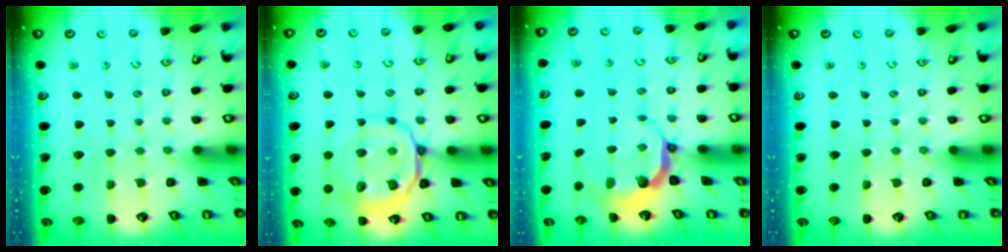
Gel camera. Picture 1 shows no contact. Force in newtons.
{"total": 14.0, "press": 13.9, "slide": 1.6}
{"total": 4.7, "press": 3.3, "slide": 3.4}
{"total": 0.0}